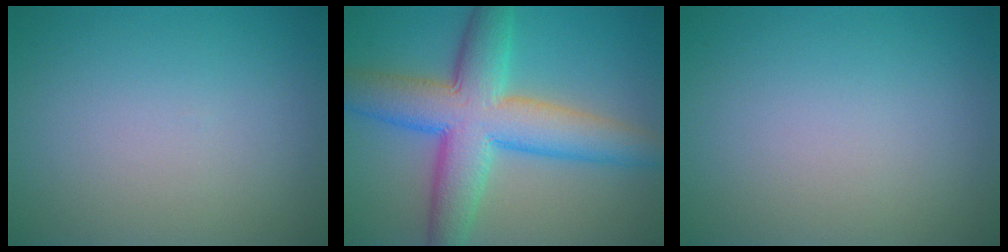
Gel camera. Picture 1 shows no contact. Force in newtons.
{"total": 9.7, "press": 9.6, "slide": 0.2}
{"total": 0.0}